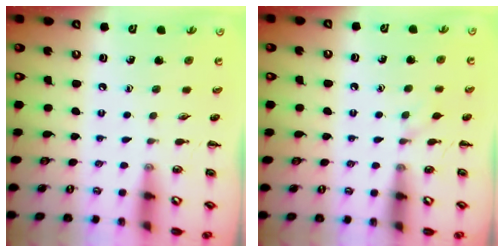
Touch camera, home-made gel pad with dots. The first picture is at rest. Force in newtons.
{"total": 4.6, "press": 4.4, "slide": 1.5}